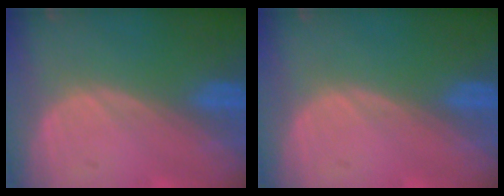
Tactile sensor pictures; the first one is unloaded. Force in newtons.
{"total": 0.0}